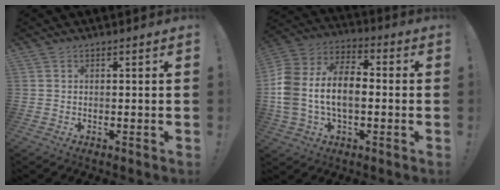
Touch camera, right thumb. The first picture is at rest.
{"total": 16.3, "force": [-2.1, 10.7, 12.0], "torque": [-0.244, 0.024, -0.035]}